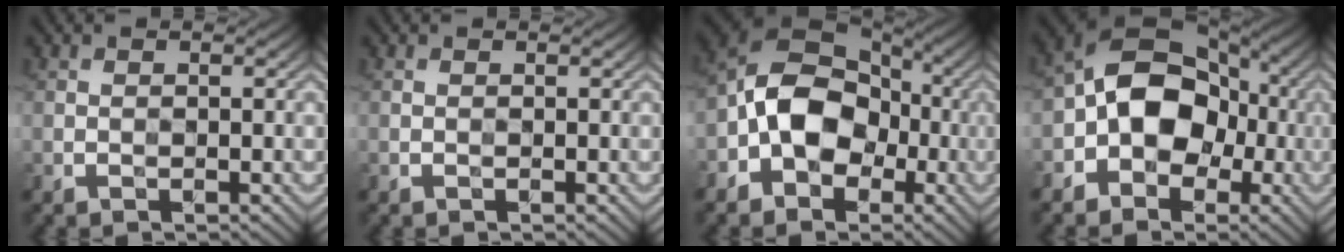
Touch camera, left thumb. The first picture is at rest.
{"total": 0.0}
{"total": 9.8, "force": [-2.2, 7.4, 6.1], "torque": [-0.108, 0.003, -0.065]}
{"total": 10.1, "force": [-1.7, 7.4, 6.6], "torque": [-0.091, 0.013, -0.055]}